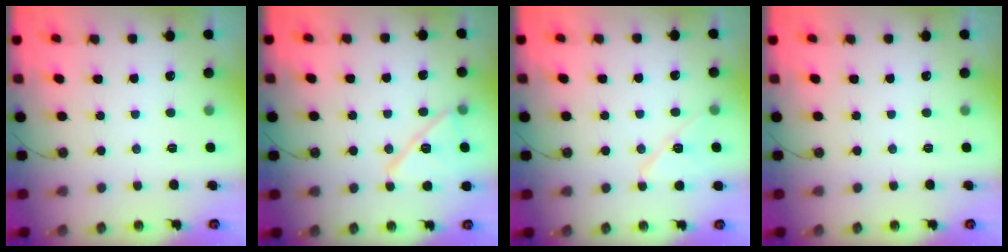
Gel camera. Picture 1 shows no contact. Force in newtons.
{"total": 13.2, "press": 13.2, "slide": 0.8}
{"total": 9.6, "press": 9.6, "slide": 1.0}
{"total": 0.0}